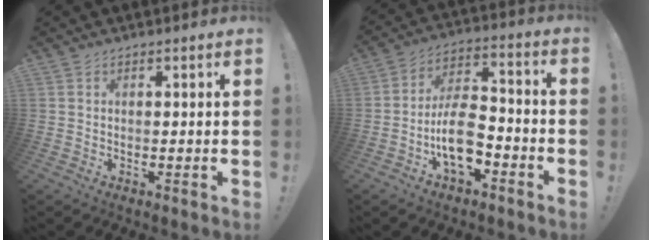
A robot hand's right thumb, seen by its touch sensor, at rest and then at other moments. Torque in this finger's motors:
{"motor_torque": [2.09, 1.34, 1.33, -1.14, 0.42]}